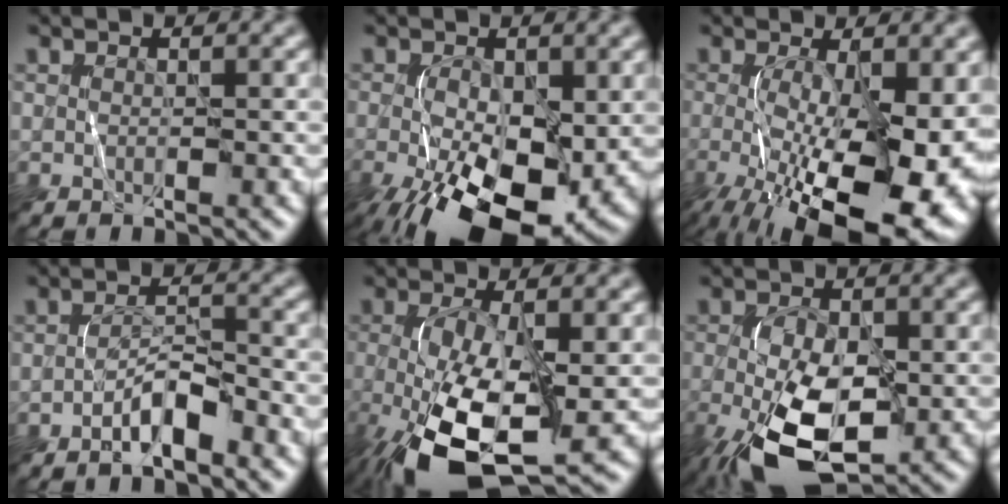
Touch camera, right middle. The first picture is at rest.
{"total": 14.6, "force": [-5.4, 7.3, 11.5], "torque": [-0.199, -0.035, -0.084]}
{"total": 15.3, "force": [-4.2, 6.3, 13.3], "torque": [-0.203, -0.044, -0.050]}
{"total": 2.8, "force": [-1.9, 0.6, 2.0], "torque": [-0.036, 0.012, -0.037]}
{"total": 11.1, "force": [-3.7, 4.6, 9.4], "torque": [-0.196, -0.028, -0.058]}
{"total": 10.0, "force": [-3.8, 4.8, 7.9], "torque": [-0.171, -0.023, -0.068]}